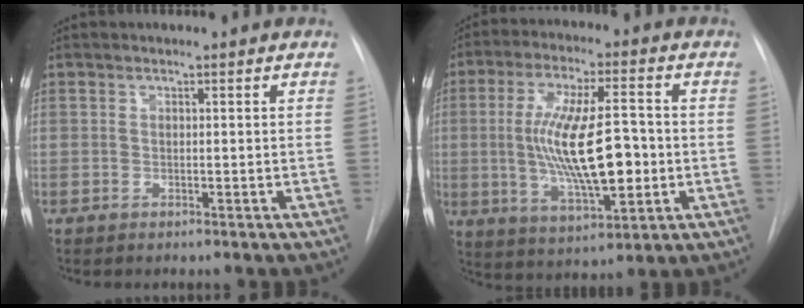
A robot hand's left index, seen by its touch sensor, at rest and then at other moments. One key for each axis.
{"total": 14.6, "fx": -1.0, "fy": 3.9, "fz": 14.0, "tx": -0.265, "ty": -0.001, "tz": -0.010}